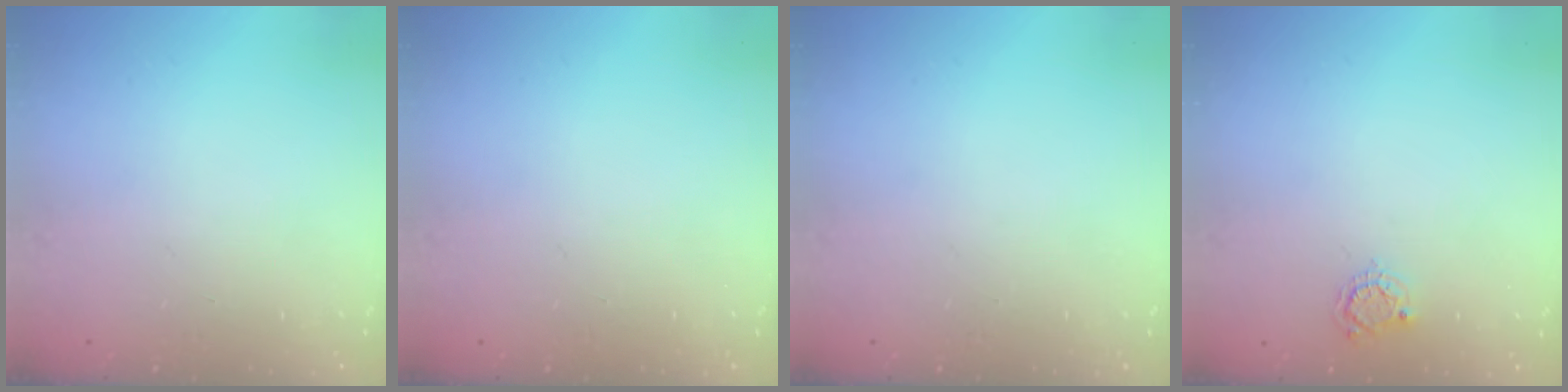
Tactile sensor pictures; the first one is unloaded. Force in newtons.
{"total": 0.0}
{"total": 0.0}
{"total": 4.1, "press": 4.1, "slide": 0.4}